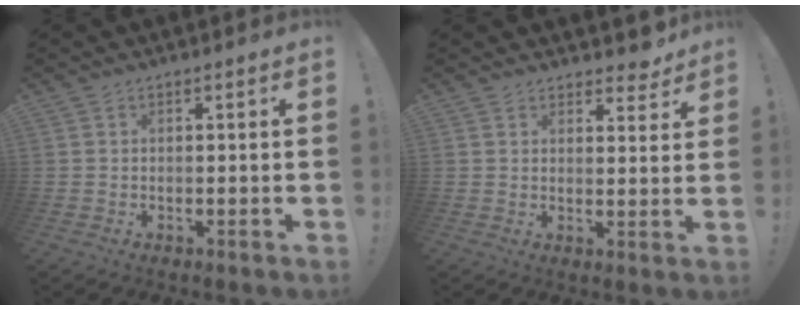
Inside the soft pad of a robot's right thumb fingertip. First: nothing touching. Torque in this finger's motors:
{"motor_torque": [-0.23, 0.23, -0.02, 0.07, -0.02]}